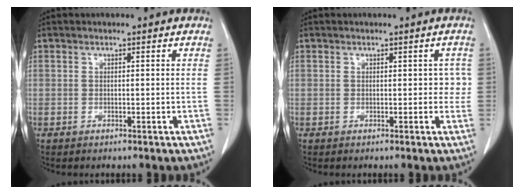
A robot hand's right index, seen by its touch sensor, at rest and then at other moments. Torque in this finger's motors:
{"motor_torque": [0.19, -0.16, 0.12, 0.01]}